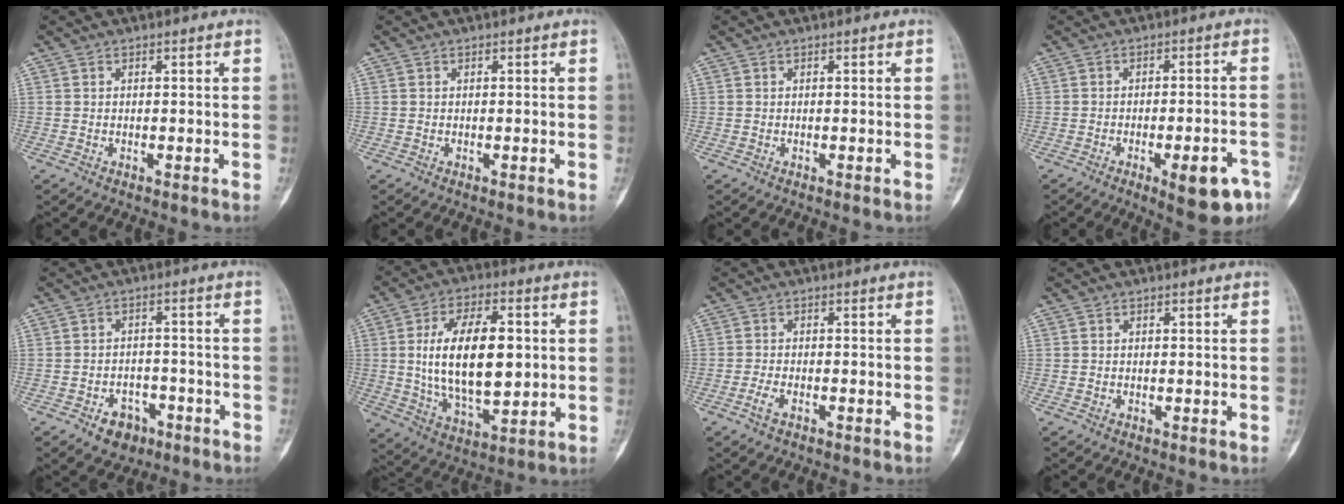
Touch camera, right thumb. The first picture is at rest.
{"total": 0.0}
{"total": 0.0}
{"total": 9.8, "force": [-4.8, 3.2, 7.9], "torque": [-0.087, 0.021, -0.055]}
{"total": 5.8, "force": [-3.3, 4.1, 2.3], "torque": [-0.009, 0.030, -0.043]}
{"total": 18.8, "force": [1.7, 9.5, 16.1], "torque": [-0.257, -0.007, 0.035]}
{"total": 2.5, "force": [-1.4, 1.1, 1.7], "torque": [-0.042, 0.009, -0.029]}
{"total": 0.0}